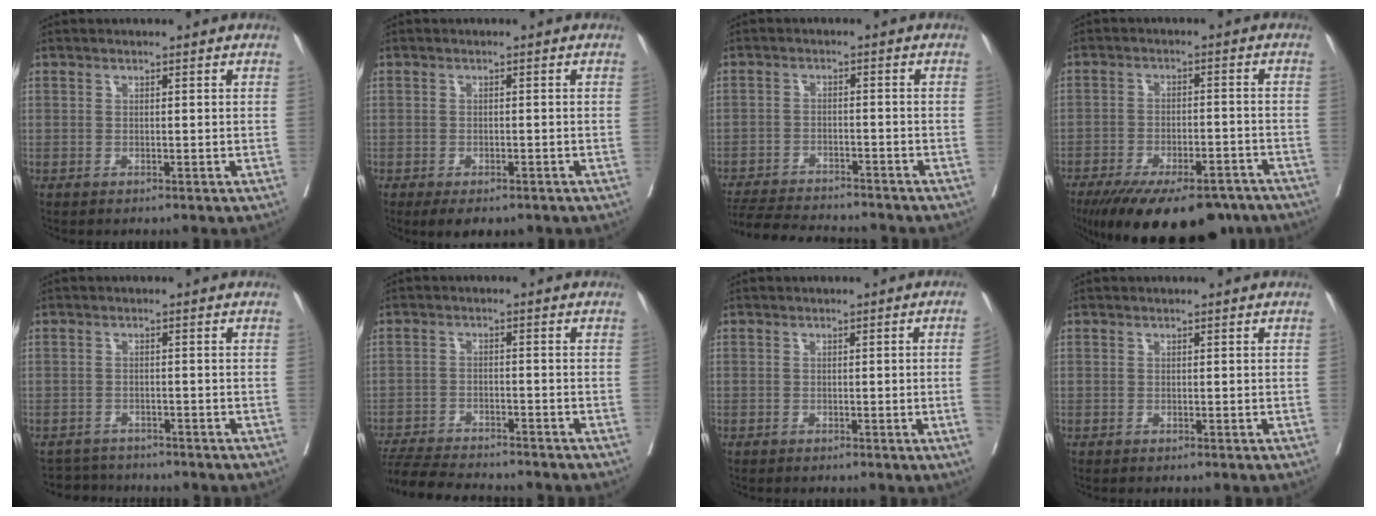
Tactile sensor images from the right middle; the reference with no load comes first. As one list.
[{"total": 4.7, "force": [-3.3, 2.3, 2.4], "torque": [-0.025, -0.005, -0.047]}, {"total": 12.8, "force": [-11.9, 1.7, 4.2], "torque": [-0.073, -0.006, -0.176]}, {"total": 19.6, "force": [-15.4, 6.5, 10.2], "torque": [-0.165, -0.018, -0.218]}, {"total": 4.6, "force": [-4.4, 1.1, -0.3], "torque": [0.008, 0.001, -0.070]}, {"total": 12.0, "force": [-11.1, 1.5, 4.2], "torque": [-0.071, -0.008, -0.171]}, {"total": 3.0, "force": [-0.5, -1.0, 2.8], "torque": [-0.034, -0.004, -0.006]}, {"total": 0.0}]